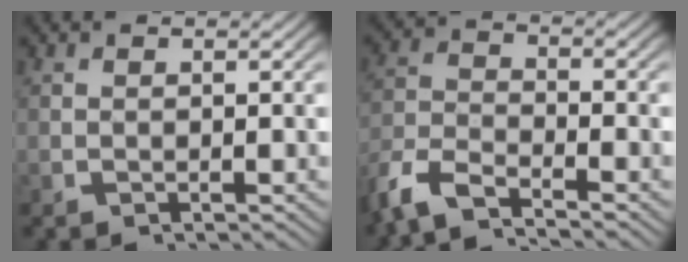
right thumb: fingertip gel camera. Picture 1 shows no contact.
{"total": 7.3, "force": [-5.1, 3.8, 3.5], "torque": [-0.079, -0.020, -0.087]}